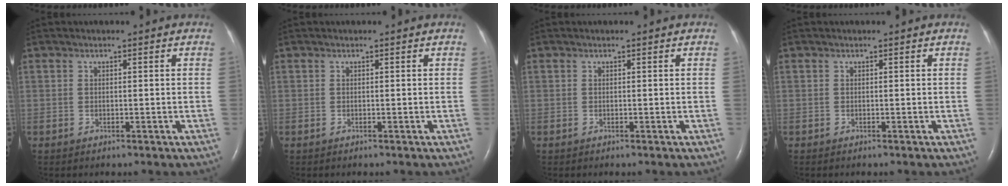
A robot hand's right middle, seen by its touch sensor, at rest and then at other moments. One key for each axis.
{"total": 0.0}
{"total": 0.0}
{"total": 0.0}